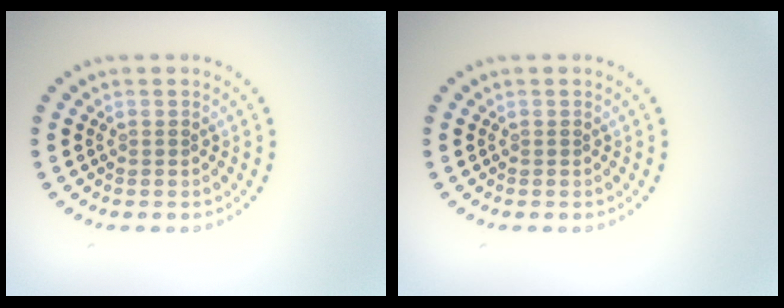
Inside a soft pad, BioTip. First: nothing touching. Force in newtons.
{"total": 0.0}